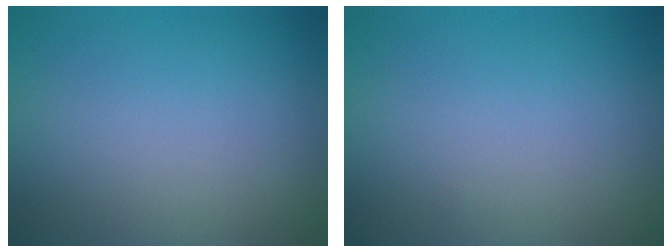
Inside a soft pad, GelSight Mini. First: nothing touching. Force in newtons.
{"total": 0.0}